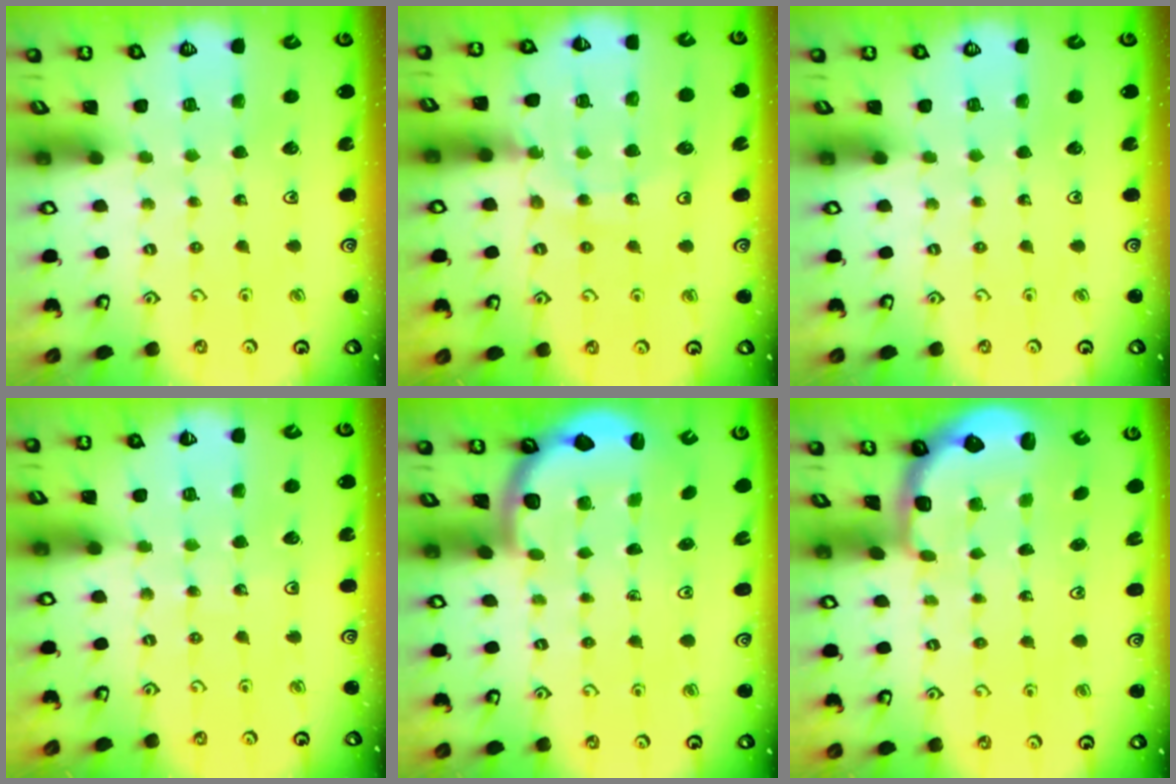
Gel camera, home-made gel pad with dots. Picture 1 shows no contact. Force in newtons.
{"total": 12.4, "press": 12.2, "slide": 2.1}
{"total": 0.0}
{"total": 4.7, "press": 4.6, "slide": 0.8}
{"total": 2.5, "press": 2.4, "slide": 0.7}
{"total": 2.3, "press": 1.7, "slide": 1.5}